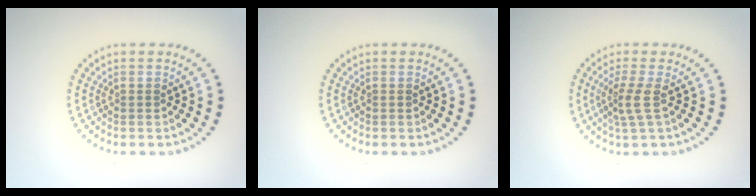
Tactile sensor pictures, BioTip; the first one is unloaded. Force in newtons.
{"total": 0.0}
{"total": 2.3, "press": 1.6, "slide": 1.6}